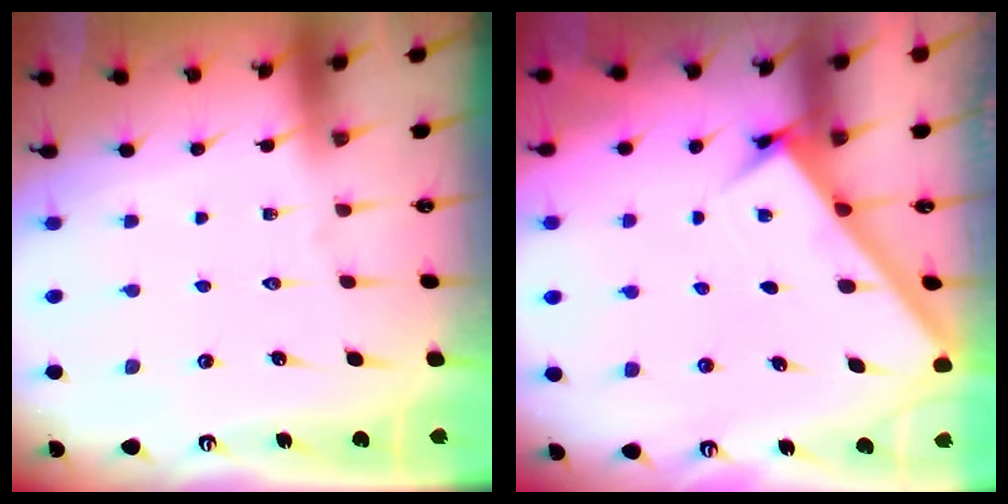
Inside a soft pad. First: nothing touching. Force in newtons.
{"total": 3.1, "press": 3.1, "slide": 0.2}